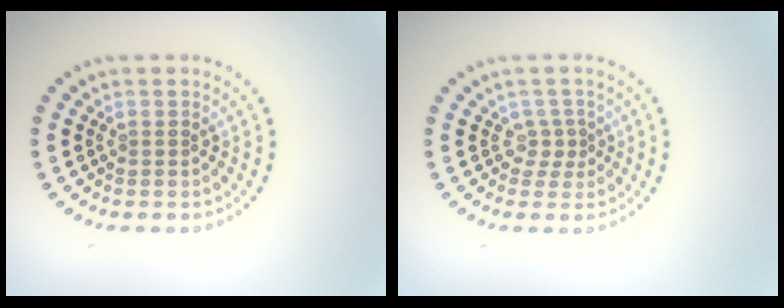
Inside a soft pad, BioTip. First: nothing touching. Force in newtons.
{"total": 1.3, "press": 0.9, "slide": 1.0}